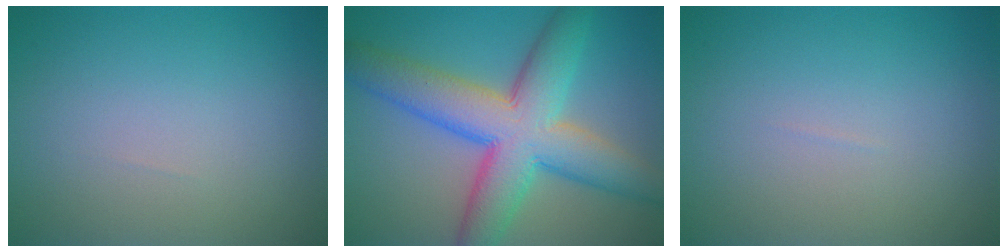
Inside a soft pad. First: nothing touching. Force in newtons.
{"total": 10.0, "press": 10.0, "slide": 0.2}
{"total": 0.0}